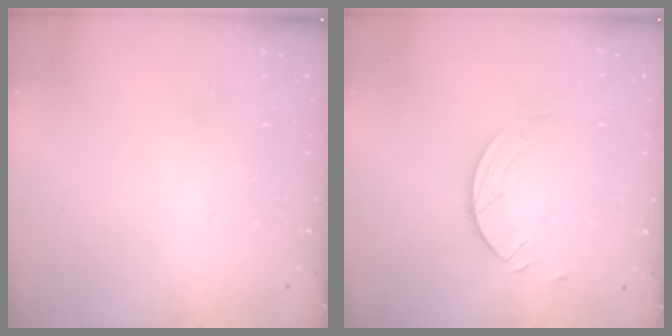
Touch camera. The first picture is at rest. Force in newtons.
{"total": 3.7, "press": 3.7, "slide": 0.4}